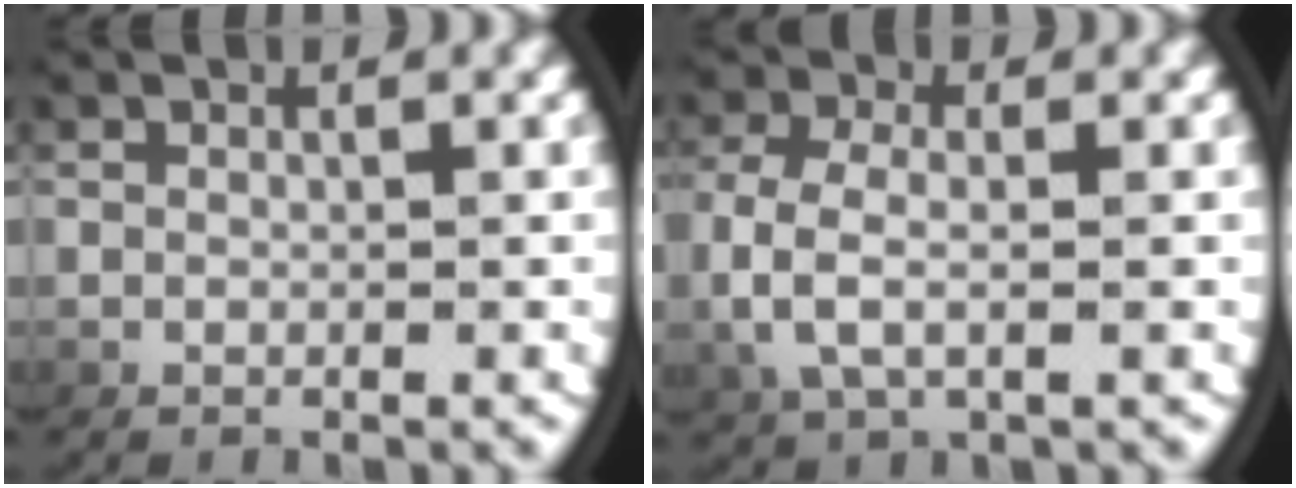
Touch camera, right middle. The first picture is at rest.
{"total": 3.4, "force": [-0.2, 1.8, 2.9], "torque": [-0.085, -0.007, 0.004]}